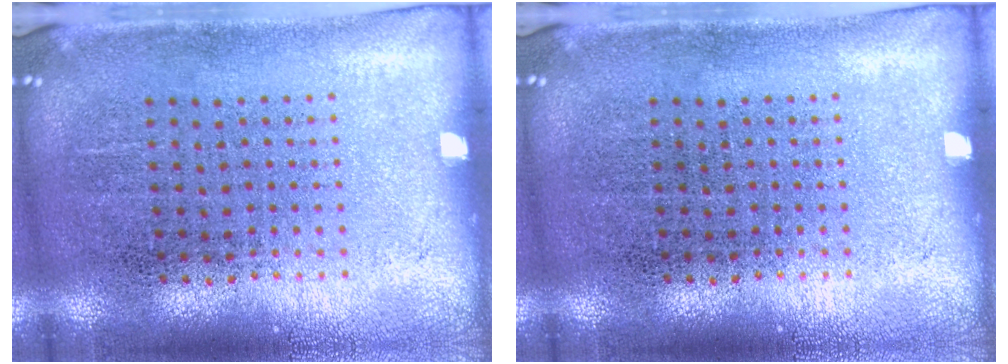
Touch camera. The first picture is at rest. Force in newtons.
{"total": 0.0}